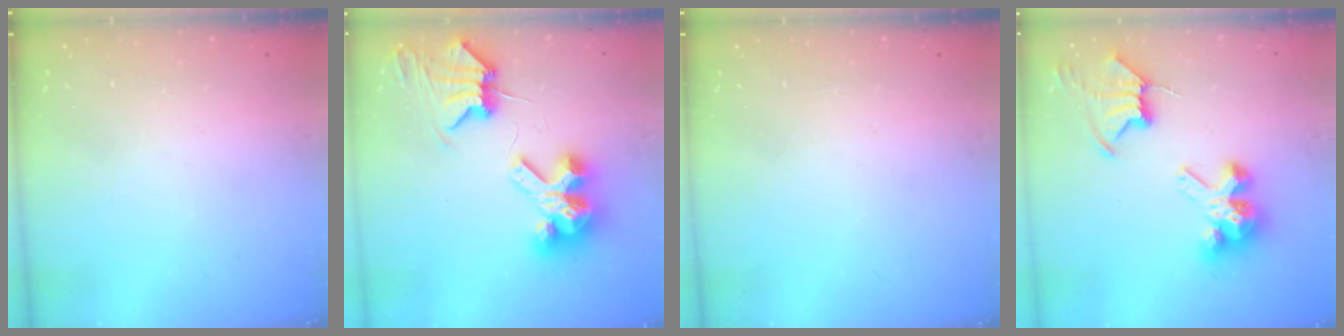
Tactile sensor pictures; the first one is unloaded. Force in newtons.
{"total": 9.1, "press": 9.0, "slide": 1.3}
{"total": 0.0}
{"total": 9.8, "press": 9.7, "slide": 1.2}